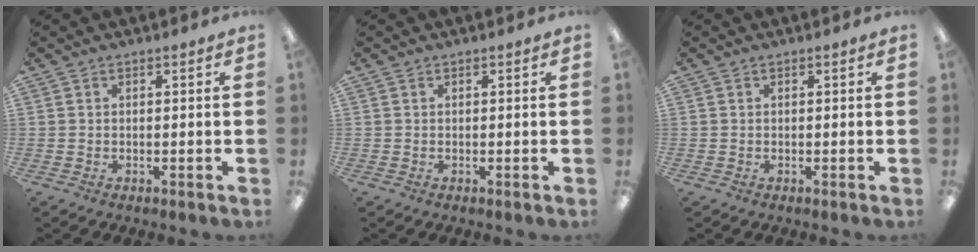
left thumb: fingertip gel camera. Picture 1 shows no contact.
{"total": 0.0}
{"total": 0.0}